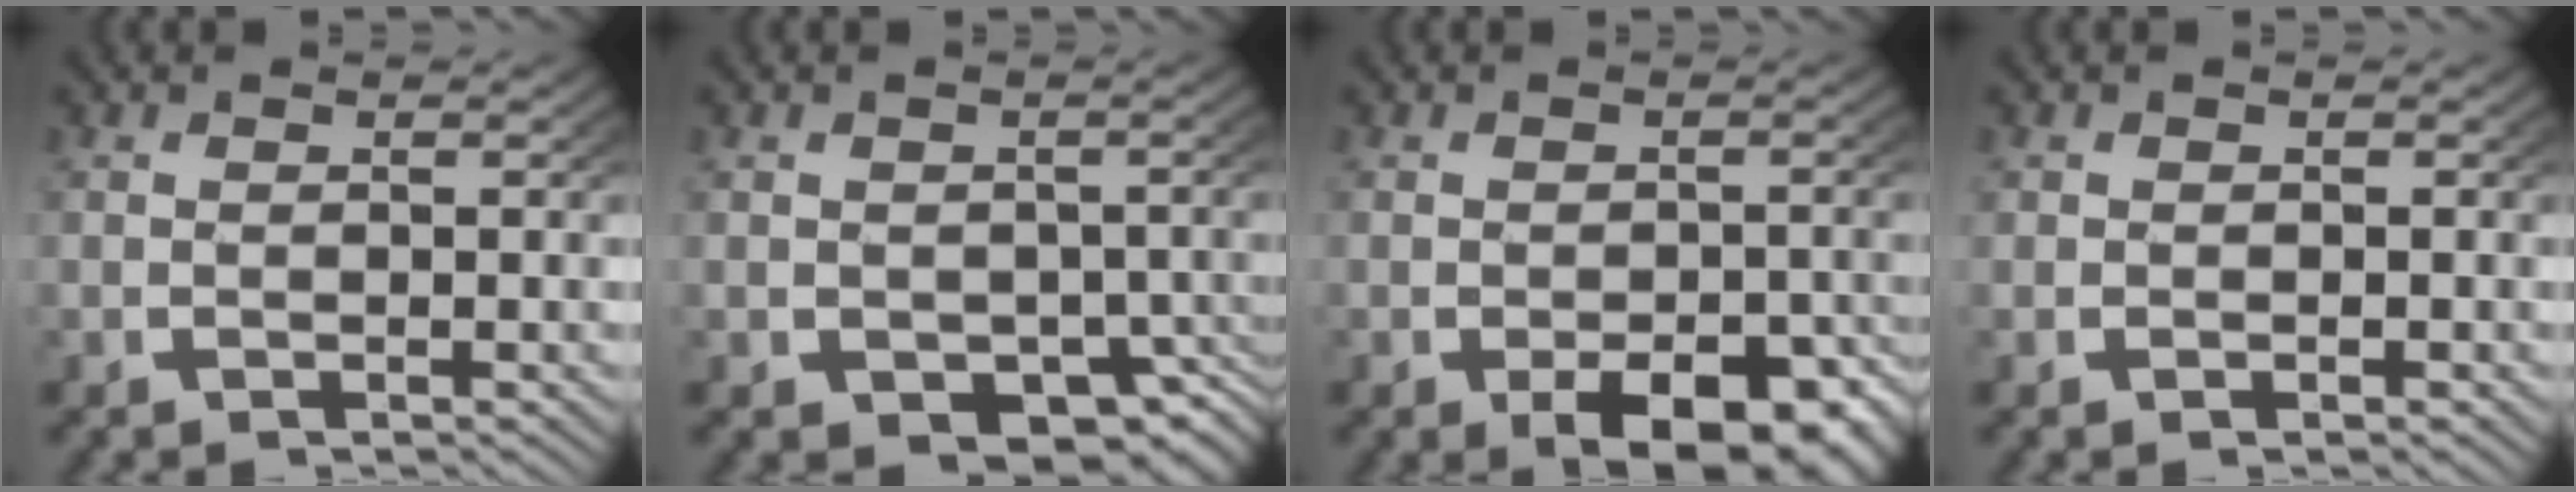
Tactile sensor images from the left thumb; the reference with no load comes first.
{"total": 4.7, "force": [-1.7, 3.2, 3.0], "torque": [-0.042, -0.027, -0.013]}
{"total": 6.1, "force": [-2.5, 3.3, 4.4], "torque": [-0.063, -0.038, -0.022]}
{"total": 0.6, "force": [0.0, 0.5, 0.3], "torque": [-0.006, -0.004, 0.001]}